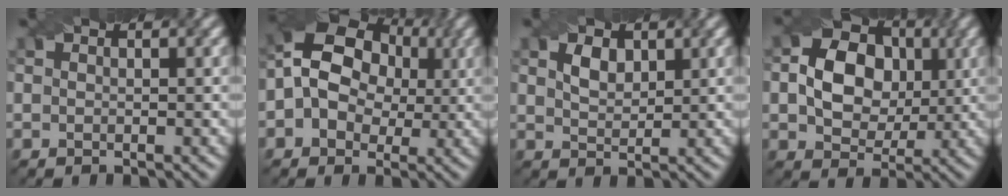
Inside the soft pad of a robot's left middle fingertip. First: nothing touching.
{"total": 10.7, "force": [1.7, 8.6, 6.1], "torque": [-0.115, 0.046, 0.001]}
{"total": 2.1, "force": [1.1, 1.3, 1.3], "torque": [-0.029, 0.002, 0.024]}
{"total": 8.6, "force": [1.0, 6.8, 5.1], "torque": [-0.084, 0.014, 0.008]}